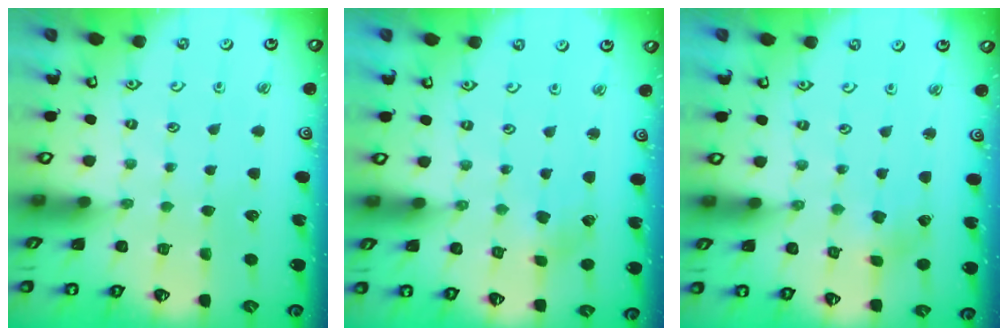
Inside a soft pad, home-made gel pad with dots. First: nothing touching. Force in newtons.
{"total": 2.0, "press": 2.0, "slide": 0.4}
{"total": 1.8, "press": 1.8, "slide": 0.2}